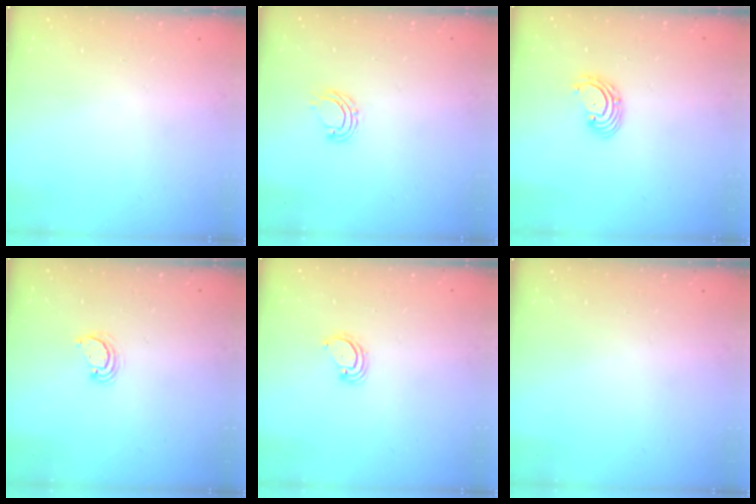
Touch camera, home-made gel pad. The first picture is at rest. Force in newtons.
{"total": 4.9, "press": 4.8, "slide": 0.7}
{"total": 2.7, "press": 2.7, "slide": 0.3}
{"total": 3.0, "press": 3.0, "slide": 0.2}
{"total": 2.8, "press": 2.8, "slide": 0.2}
{"total": 0.0}